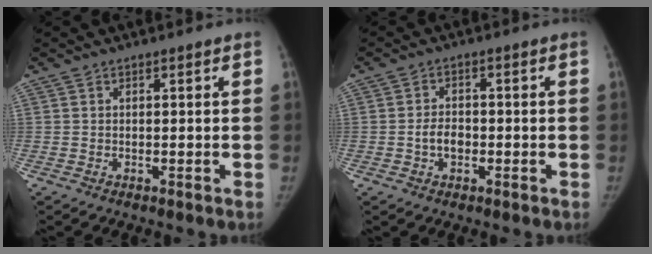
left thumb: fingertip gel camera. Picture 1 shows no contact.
{"total": 3.7, "force": [-1.1, 2.6, 2.5], "torque": [-0.032, 0.012, -0.022]}